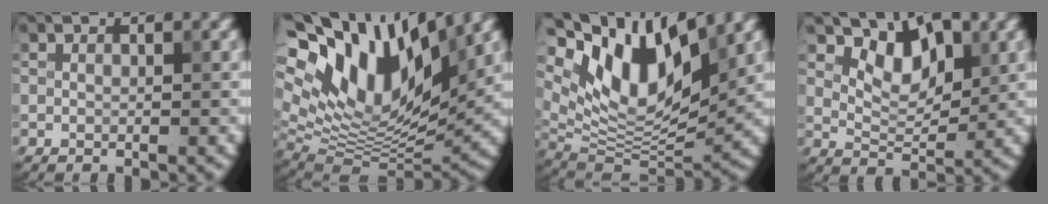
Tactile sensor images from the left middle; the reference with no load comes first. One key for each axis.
{"total": 15.7, "fx": 7.9, "fy": 7.2, "fz": 11.5, "tx": -0.220, "ty": 0.026, "tz": 0.137}
{"total": 11.3, "fx": 6.2, "fy": 4.7, "fz": 8.2, "tx": -0.139, "ty": -0.001, "tz": 0.117}
{"total": 5.0, "fx": 3.0, "fy": 2.5, "fz": 3.2, "tx": -0.053, "ty": -0.007, "tz": 0.043}